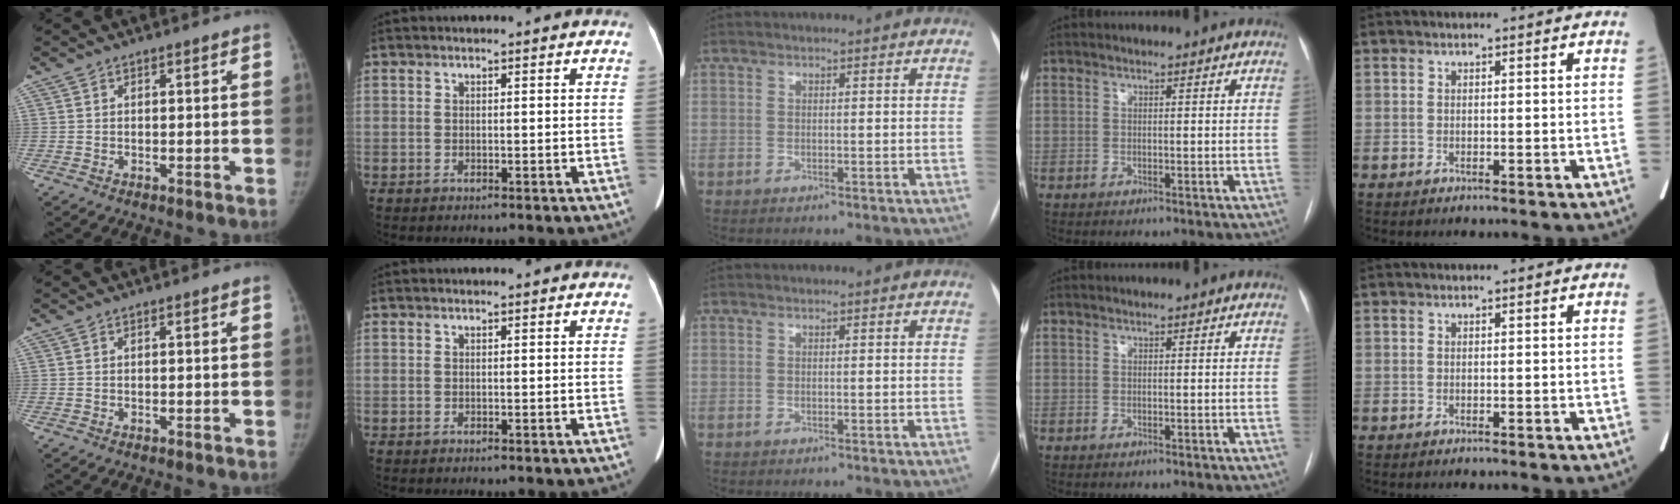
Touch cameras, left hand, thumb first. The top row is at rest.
{}